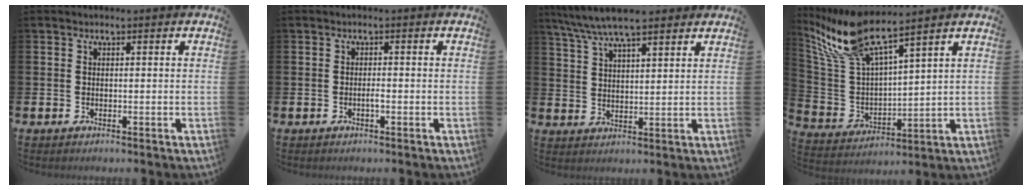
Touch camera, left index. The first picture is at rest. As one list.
[{"total": 0.8, "force": [-0.4, 0.1, 0.6], "torque": [-0.012, -0.004, -0.007]}, {"total": 7.5, "force": [6.8, 1.4, 3.0], "torque": [-0.083, -0.016, 0.125]}, {"total": 10.0, "force": [8.4, 1.5, 5.2], "torque": [-0.130, -0.036, 0.145]}]